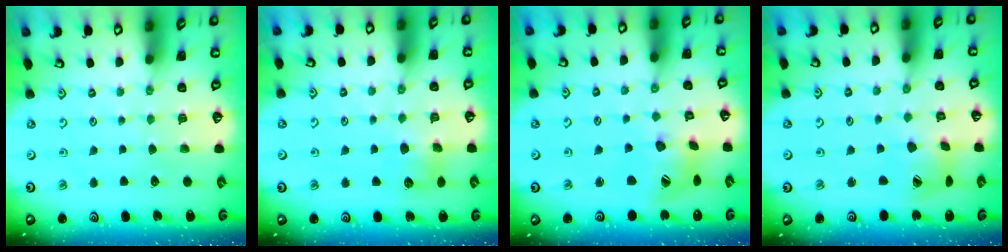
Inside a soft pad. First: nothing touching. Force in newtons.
{"total": 6.3, "press": 6.3, "slide": 0.6}
{"total": 11.9, "press": 11.9, "slide": 0.7}
{"total": 9.0, "press": 8.9, "slide": 1.1}